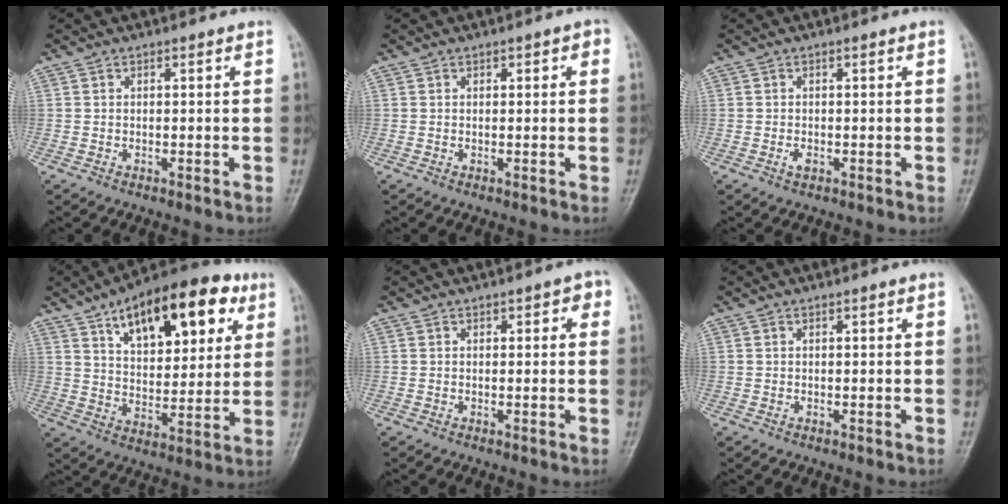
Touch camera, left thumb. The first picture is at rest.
{"total": 1.8, "force": [0.6, 0.9, 1.4], "torque": [-0.009, 0.002, 0.006]}
{"total": 1.2, "force": [-0.4, 0.6, 0.9], "torque": [-0.019, 0.002, -0.007]}
{"total": 21.1, "force": [10.1, 10.0, 15.6], "torque": [-0.192, -0.020, 0.158]}
{"total": 2.5, "force": [0.9, 1.4, 1.9], "torque": [-0.007, 0.002, 0.006]}
{"total": 0.0}